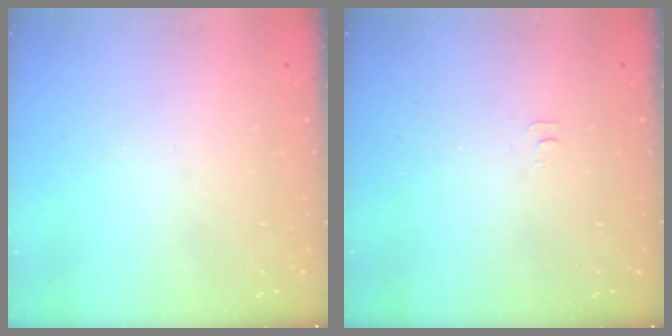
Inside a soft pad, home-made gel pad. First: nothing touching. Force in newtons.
{"total": 4.6, "press": 4.5, "slide": 0.6}